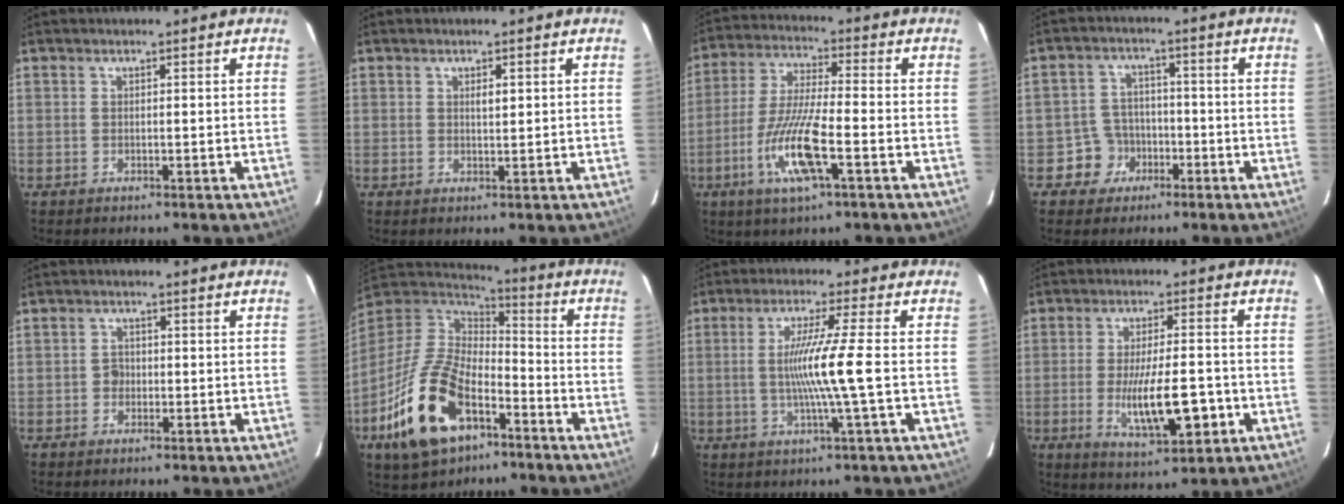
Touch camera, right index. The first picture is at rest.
{"total": 1.3, "force": [0.5, 0.4, 1.1], "torque": [-0.018, 0.000, 0.008]}
{"total": 11.6, "force": [-4.4, 1.2, 10.7], "torque": [-0.217, -0.014, -0.083]}
{"total": 5.2, "force": [-2.2, 4.7, 0.4], "torque": [-0.004, 0.016, -0.032]}
{"total": 1.6, "force": [-0.4, 1.3, 0.8], "torque": [-0.011, 0.005, -0.007]}
{"total": 17.5, "force": [-8.7, 8.3, 12.8], "torque": [-0.270, -0.002, -0.157]}
{"total": 8.1, "force": [-0.5, -1.8, 7.9], "torque": [-0.154, -0.009, -0.008]}
{"total": 10.7, "force": [-2.6, 2.6, 10.1], "torque": [-0.176, -0.011, -0.033]}